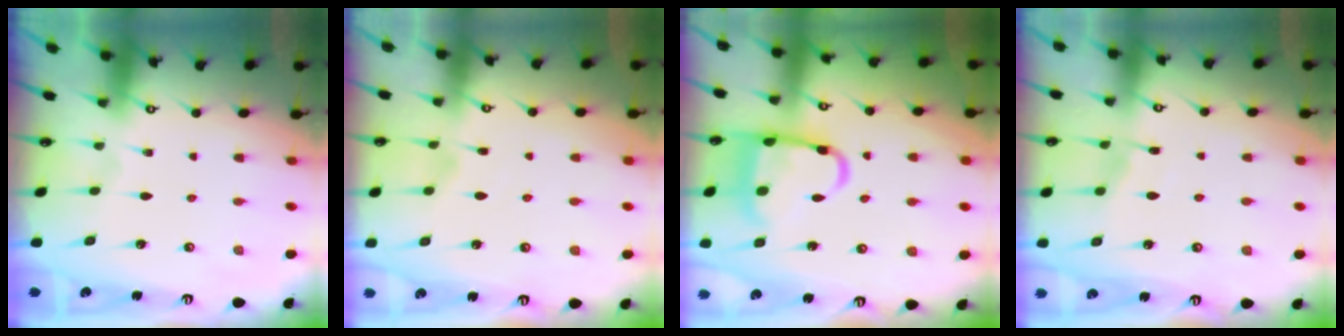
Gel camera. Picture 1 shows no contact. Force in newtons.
{"total": 2.1, "press": 2.1, "slide": 0.3}
{"total": 13.0, "press": 13.0, "slide": 1.2}
{"total": 5.3, "press": 5.3, "slide": 0.6}